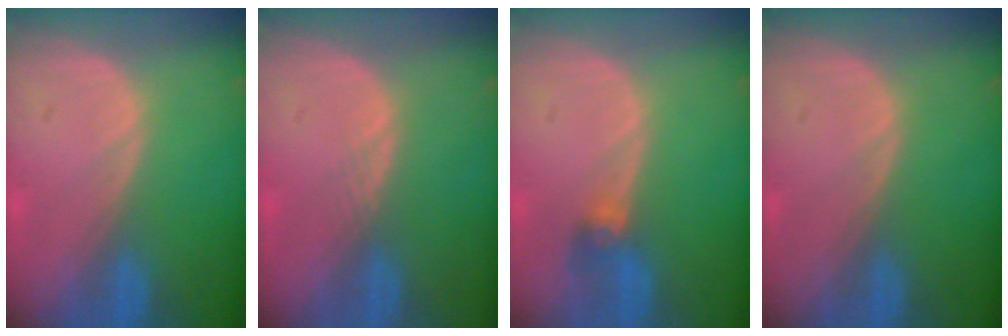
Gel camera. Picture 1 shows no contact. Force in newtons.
{"total": 1.0, "press": 0.8, "slide": 0.5}
{"total": 2.6, "press": 2.6, "slide": 0.6}
{"total": 0.0}